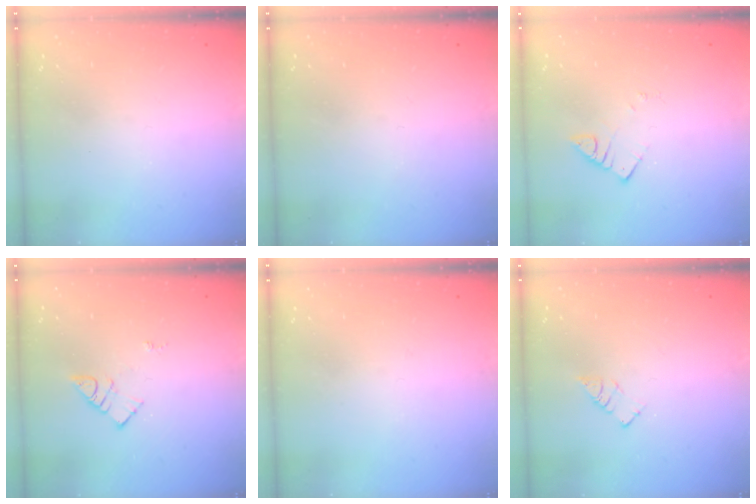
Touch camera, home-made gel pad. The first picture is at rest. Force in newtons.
{"total": 0.0}
{"total": 2.6, "press": 2.6, "slide": 0.1}
{"total": 6.6, "press": 6.6, "slide": 0.7}
{"total": 2.8, "press": 2.8, "slide": 0.4}
{"total": 3.3, "press": 3.3, "slide": 0.3}